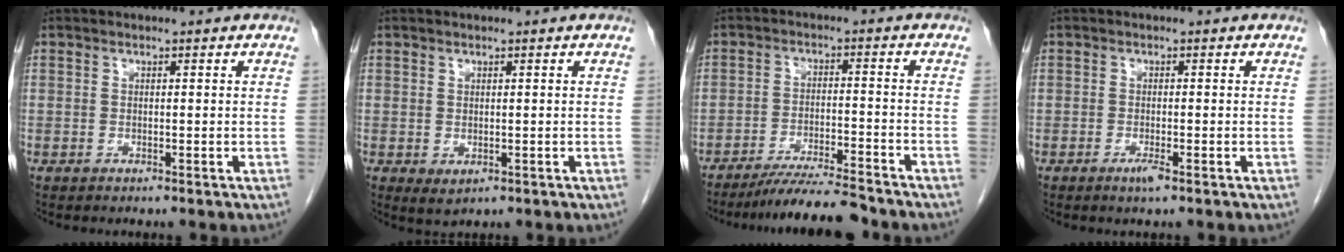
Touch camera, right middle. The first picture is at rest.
{"total": 1.6, "force": [-0.3, 1.0, 1.3], "torque": [-0.021, -0.005, 0.005]}
{"total": 9.0, "force": [-8.2, -0.3, 3.7], "torque": [-0.051, -0.017, -0.138]}
{"total": 1.6, "force": [-1.0, 0.1, 1.3], "torque": [-0.025, -0.002, -0.017]}